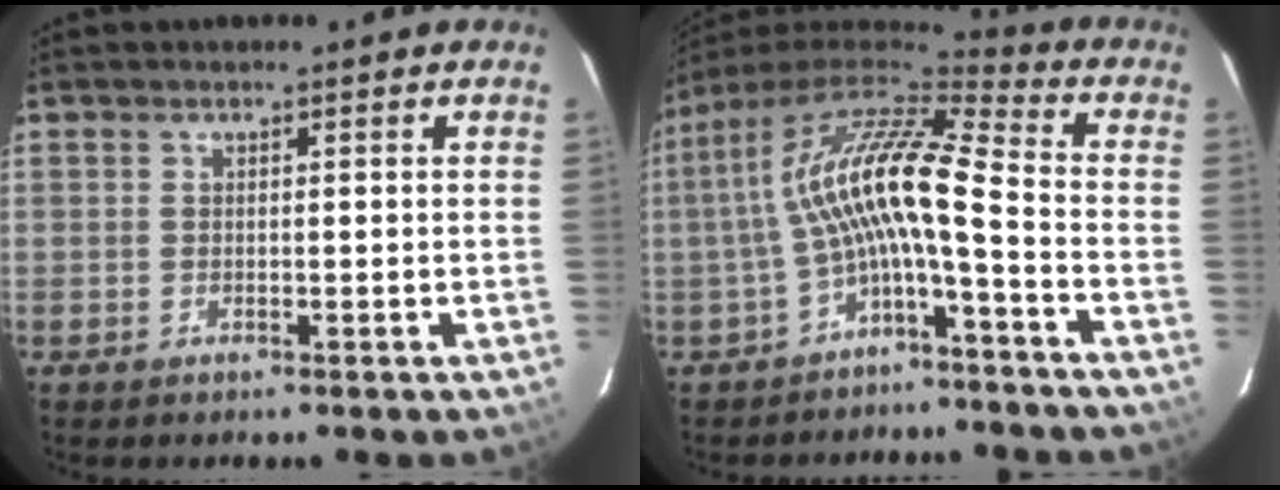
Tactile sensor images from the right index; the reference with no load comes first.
{"total": 13.1, "force": [-1.8, 1.8, 12.9], "torque": [-0.244, 0.017, -0.039]}